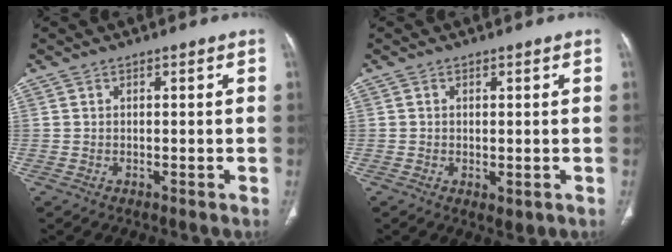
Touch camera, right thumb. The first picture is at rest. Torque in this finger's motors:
{"motor_torque": [-0.28, 0.13, -0.20, 0.06, -0.06]}